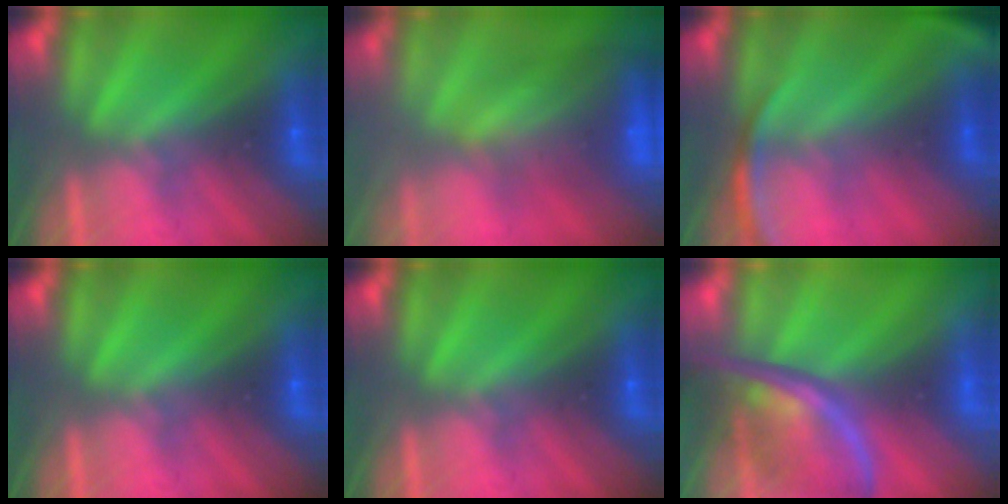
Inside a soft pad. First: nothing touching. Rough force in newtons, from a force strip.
{"total": 7.5}
{"total": 2.6}
{"total": 0.0}
{"total": 0.0}
{"total": 2.7}